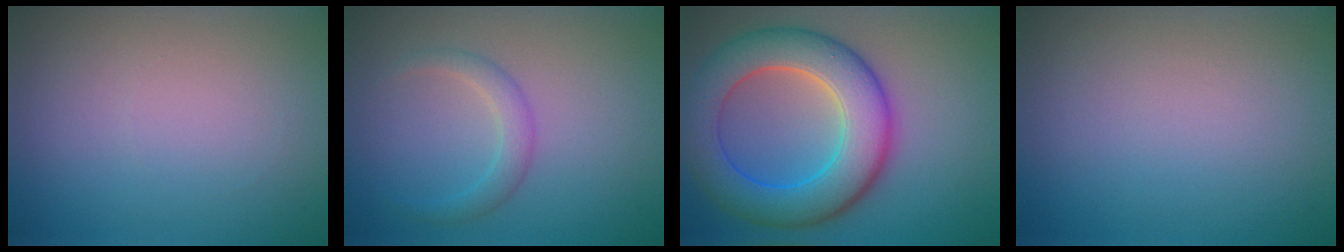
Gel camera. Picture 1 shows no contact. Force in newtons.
{"total": 1.9, "press": 1.9, "slide": 0.1}
{"total": 9.1, "press": 9.1, "slide": 0.2}
{"total": 0.0}